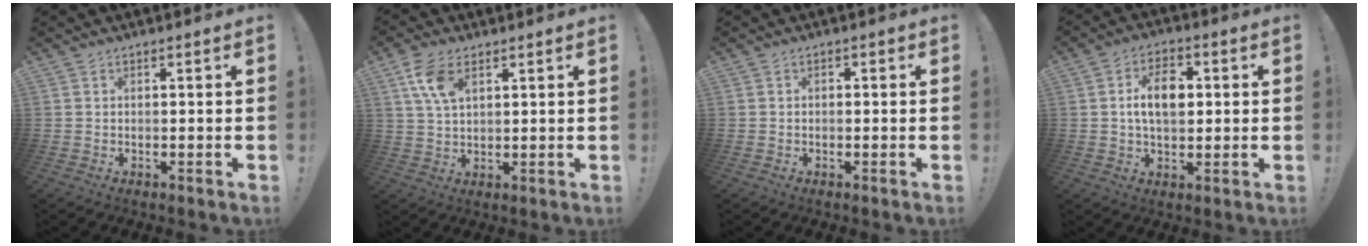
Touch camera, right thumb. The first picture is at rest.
{"total": 8.3, "force": [4.0, 4.4, 5.9], "torque": [-0.109, -0.009, 0.073]}
{"total": 1.1, "force": [-0.6, 0.8, 0.4], "torque": [-0.008, 0.005, -0.012]}
{"total": 10.0, "force": [1.1, 6.3, 7.7], "torque": [-0.122, 0.006, 0.018]}